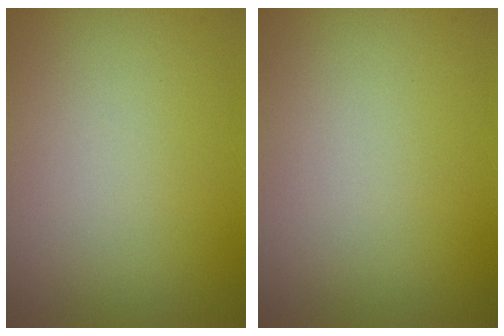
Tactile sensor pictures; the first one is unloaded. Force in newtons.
{"total": 0.0}